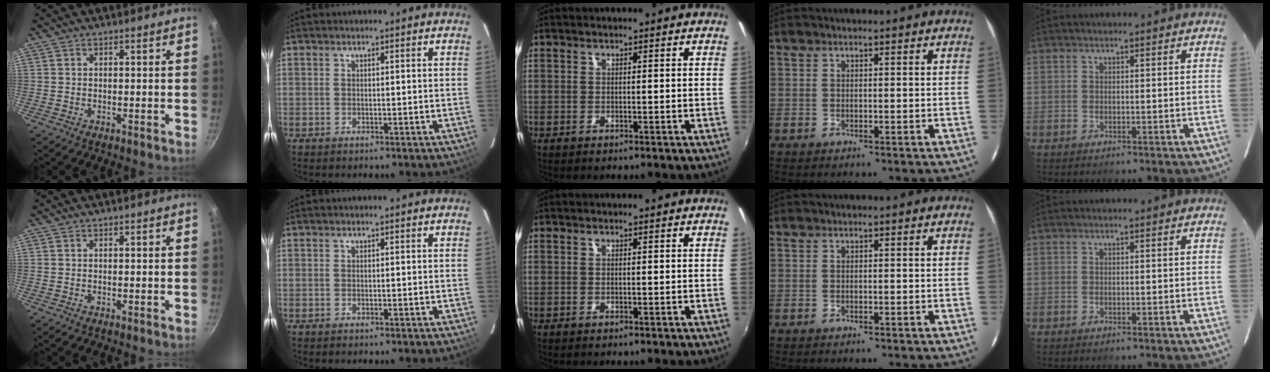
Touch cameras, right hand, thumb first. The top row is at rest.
{}